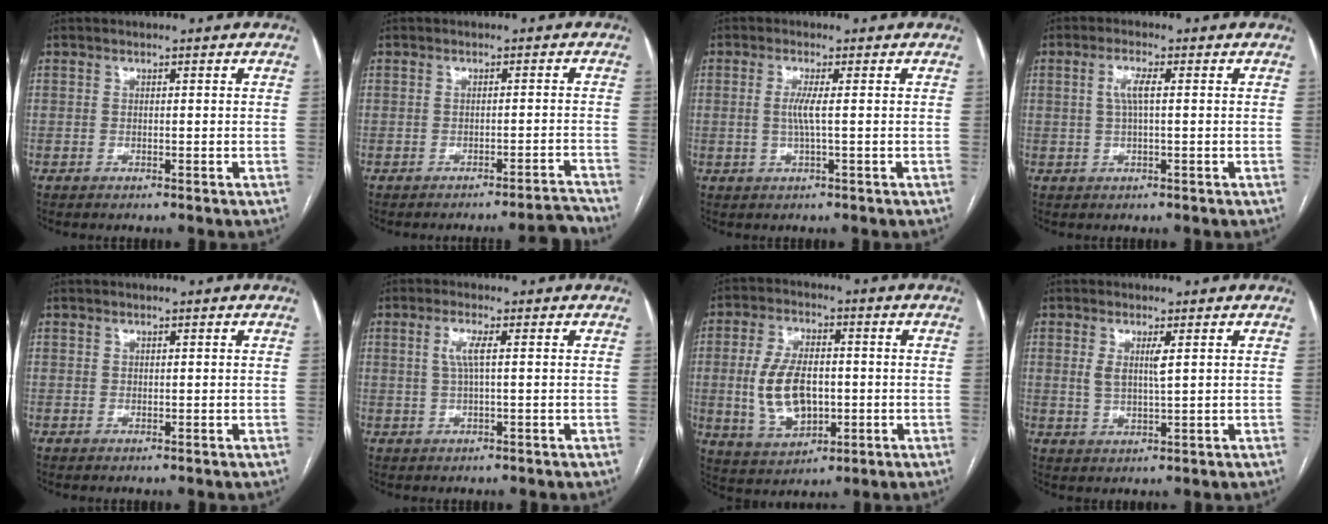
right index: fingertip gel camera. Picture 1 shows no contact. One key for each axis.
{"total": 8.7, "fx": -8.2, "fy": -2.4, "fz": 1.4, "tx": 0.007, "ty": 0.003, "tz": -0.111}
{"total": 2.7, "fx": 0.1, "fy": -0.3, "fz": 2.7, "tx": -0.060, "ty": -0.003, "tz": 0.001}
{"total": 3.1, "fx": 0.5, "fy": 0.4, "fz": 3.0, "tx": -0.063, "ty": 0.004, "tz": 0.011}
{"total": 0.0}
{"total": 2.9, "fx": 0.6, "fy": 0.2, "fz": 2.9, "tx": -0.063, "ty": 0.005, "tz": 0.013}
{"total": 10.6, "fx": -0.8, "fy": 5.9, "fz": 8.8, "tx": -0.184, "ty": 0.007, "tz": -0.003}
{"total": 3.5, "fx": 1.0, "fy": 0.5, "fz": 3.3, "tx": -0.068, "ty": -0.005, "tz": 0.022}